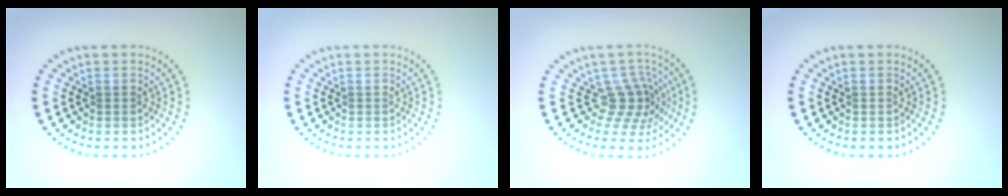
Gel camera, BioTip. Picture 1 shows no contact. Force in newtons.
{"total": 0.0}
{"total": 3.3, "press": 2.3, "slide": 2.4}
{"total": 0.0}